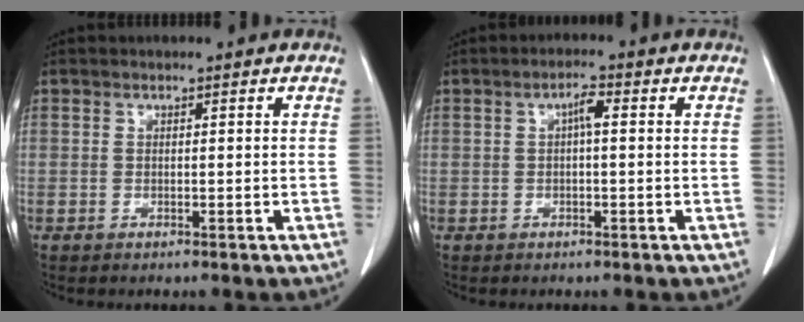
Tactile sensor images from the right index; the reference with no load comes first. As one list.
[{"total": 2.4, "force": [0.3, 0.5, 2.3], "torque": [-0.043, 0.004, 0.005]}]